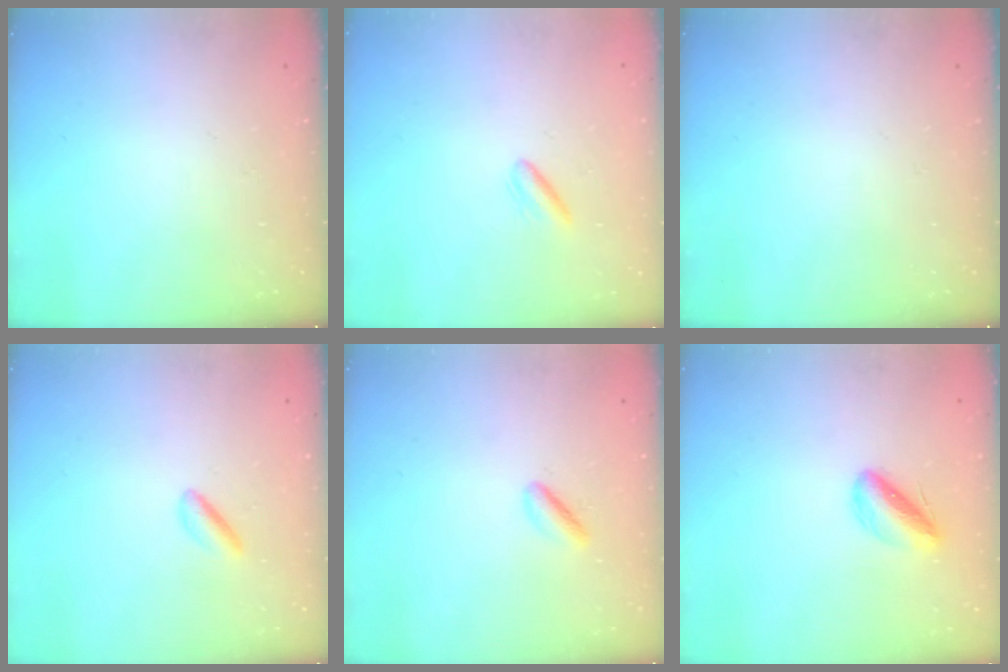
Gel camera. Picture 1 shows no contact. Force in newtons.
{"total": 3.3, "press": 3.1, "slide": 1.2}
{"total": 0.0}
{"total": 2.1, "press": 2.0, "slide": 0.8}
{"total": 2.5, "press": 2.4, "slide": 0.8}
{"total": 4.8, "press": 4.6, "slide": 1.5}